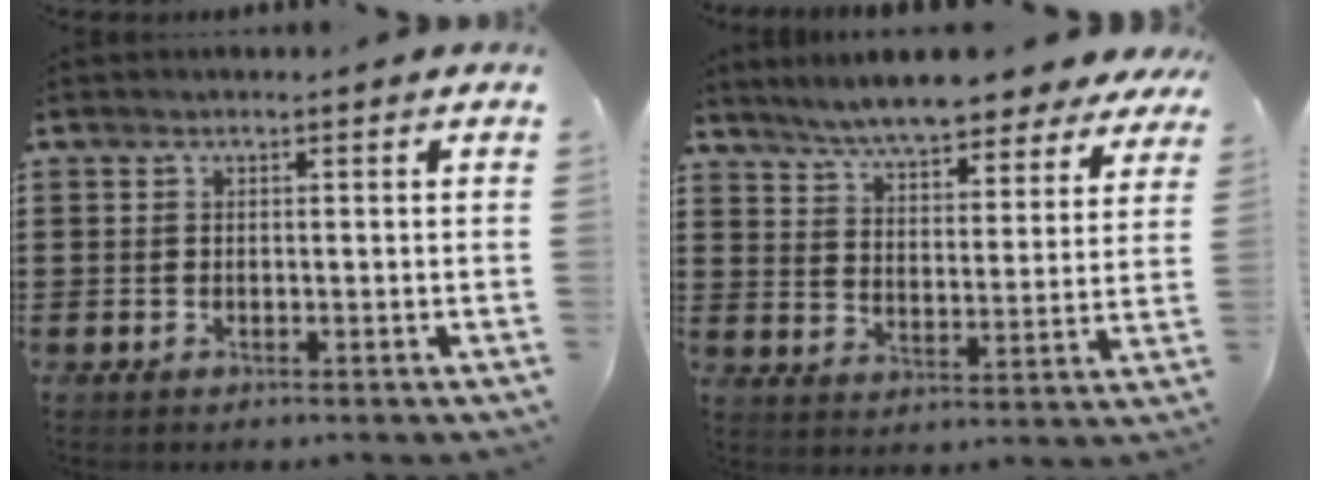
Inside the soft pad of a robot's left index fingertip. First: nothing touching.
{"total": 7.2, "force": [6.9, 0.2, 2.2], "torque": [-0.074, -0.038, 0.121]}